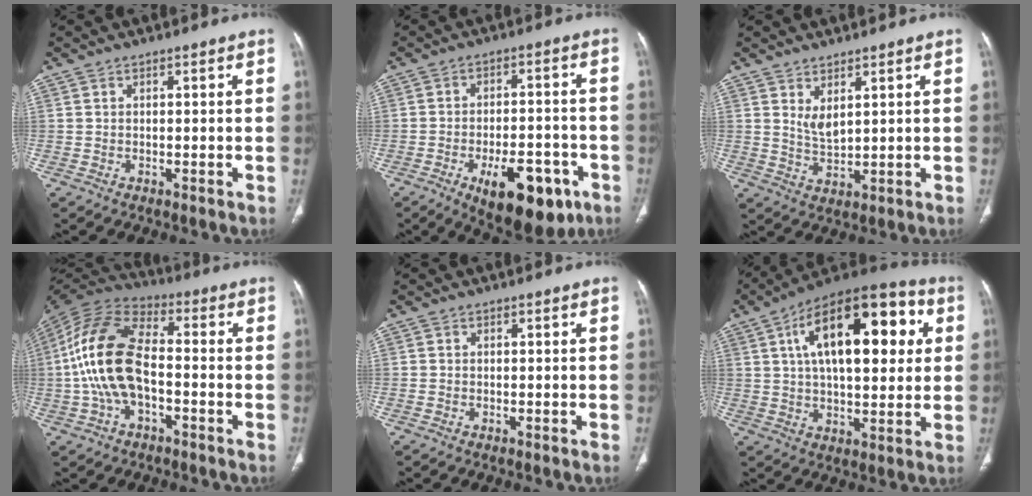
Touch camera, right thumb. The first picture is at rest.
{"total": 15.4, "force": [-7.4, 7.2, 11.5], "torque": [-0.137, 0.027, -0.095]}
{"total": 4.0, "force": [2.0, 1.6, 3.0], "torque": [-0.048, -0.023, 0.047]}
{"total": 16.5, "force": [-2.0, 9.1, 13.6], "torque": [-0.277, 0.037, -0.043]}
{"total": 0.0}
{"total": 23.8, "force": [6.4, 11.1, 20.0], "torque": [-0.283, 0.014, 0.091]}